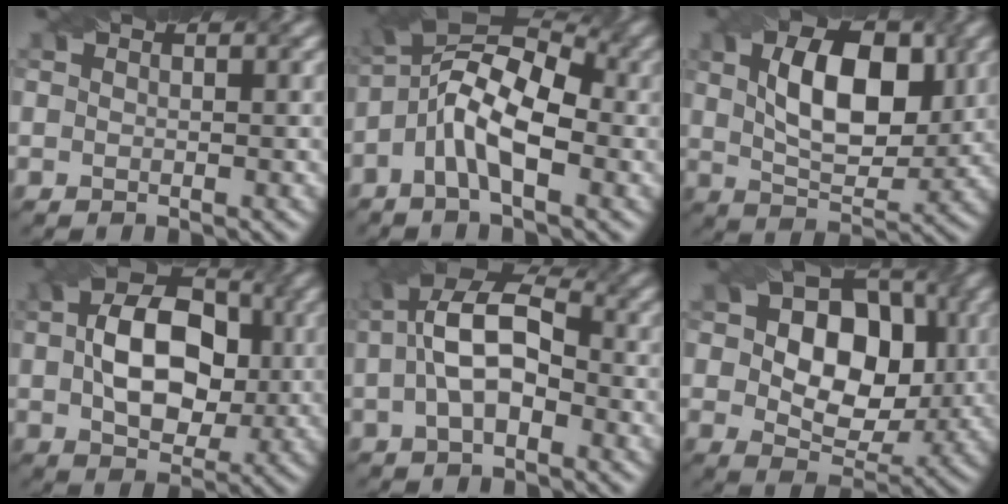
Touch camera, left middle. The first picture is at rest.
{"total": 8.1, "force": [-1.4, 3.4, 7.2], "torque": [-0.133, 0.027, -0.040]}
{"total": 8.6, "force": [2.1, 4.6, 7.0], "torque": [-0.116, 0.006, 0.035]}
{"total": 9.8, "force": [0.7, 6.5, 7.3], "torque": [-0.124, 0.006, 0.009]}
{"total": 8.3, "force": [0.2, 4.6, 6.9], "torque": [-0.136, 0.022, -0.004]}
{"total": 10.0, "force": [1.4, 7.0, 7.0], "torque": [-0.104, 0.001, 0.017]}